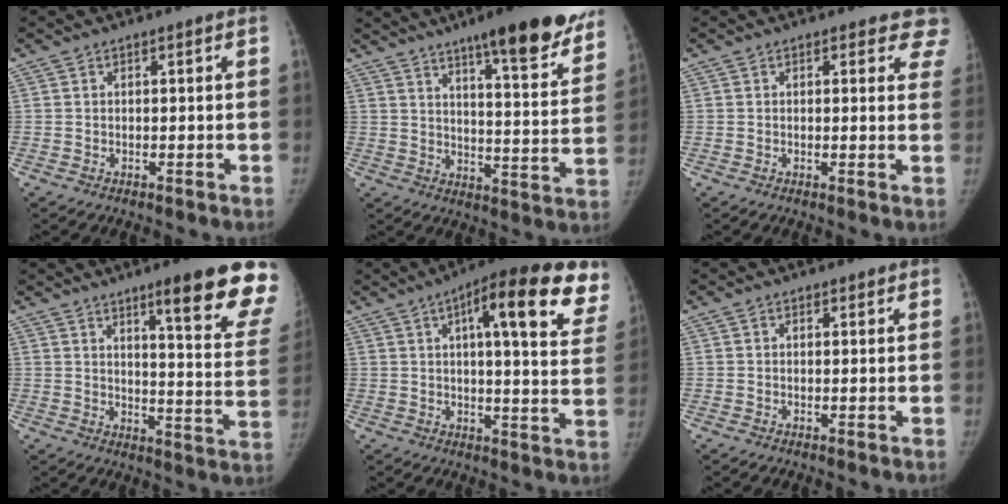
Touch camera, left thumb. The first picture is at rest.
{"total": 21.7, "force": [15.5, 4.1, 14.6], "torque": [-0.171, -0.072, 0.210]}
{"total": 5.4, "force": [4.5, 2.4, 1.8], "torque": [0.021, -0.016, 0.027]}
{"total": 18.1, "force": [12.1, 2.0, 13.3], "torque": [-0.144, -0.068, 0.156]}
{"total": 21.5, "force": [10.8, 6.3, 17.5], "torque": [-0.205, -0.019, 0.132]}
{"total": 0.7, "force": [0.4, 0.5, 0.2], "torque": [0.005, -0.002, 0.004]}